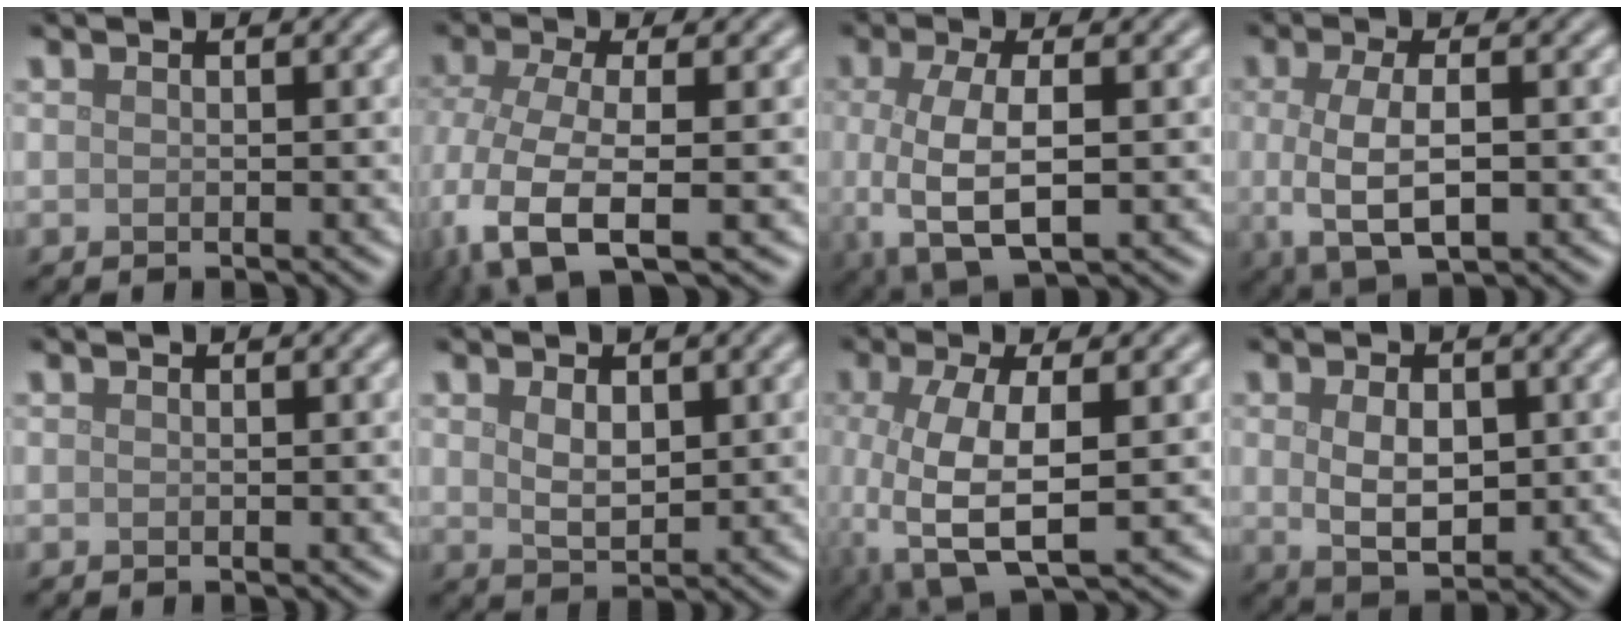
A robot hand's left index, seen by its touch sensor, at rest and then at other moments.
{"total": 8.3, "force": [-3.6, 3.4, 6.6], "torque": [-0.151, -0.017, -0.071]}
{"total": 6.3, "force": [-1.0, 2.6, 5.7], "torque": [-0.124, -0.016, -0.015]}
{"total": 5.6, "force": [-0.7, 2.3, 5.0], "torque": [-0.103, -0.010, -0.011]}
{"total": 0.0}
{"total": 2.4, "force": [0.8, 1.4, 1.8], "torque": [-0.039, -0.004, 0.021]}
{"total": 7.4, "force": [-1.4, 2.9, 6.6], "torque": [-0.152, -0.011, -0.025]}
{"total": 4.4, "force": [0.2, 2.7, 3.5], "torque": [-0.063, -0.005, 0.009]}